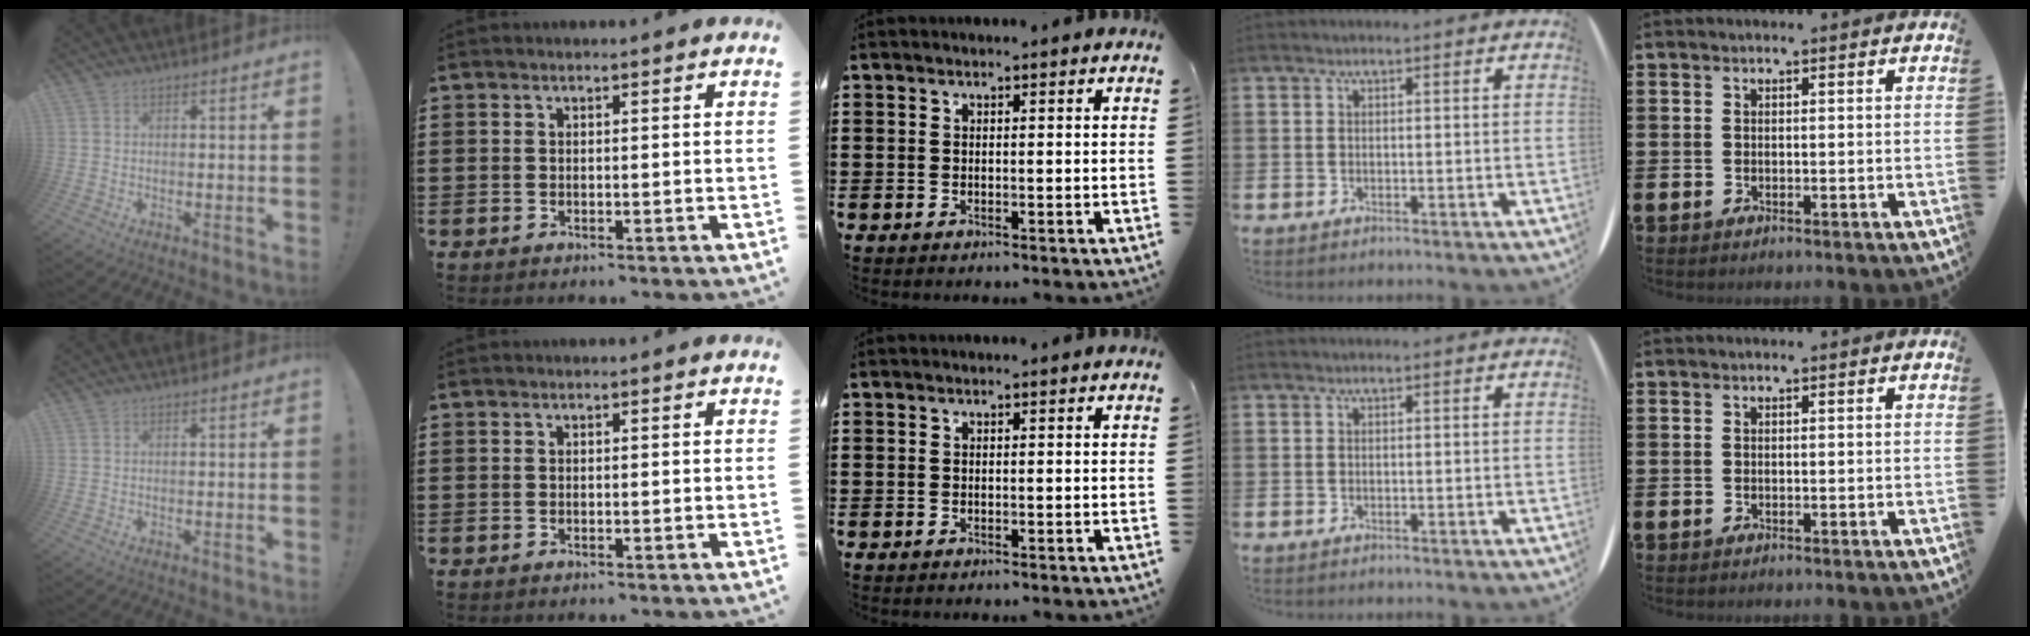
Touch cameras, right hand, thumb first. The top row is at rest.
{}